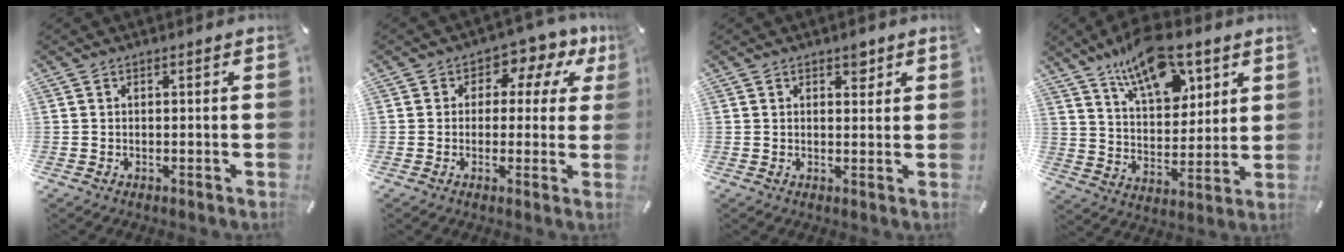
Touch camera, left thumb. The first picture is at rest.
{"total": 6.3, "force": [1.7, 4.9, 3.6], "torque": [-0.044, -0.009, 0.022]}
{"total": 2.5, "force": [1.7, 1.6, 1.0], "torque": [0.000, -0.005, 0.023]}
{"total": 15.9, "force": [10.5, 8.1, 8.7], "torque": [-0.144, -0.048, 0.185]}